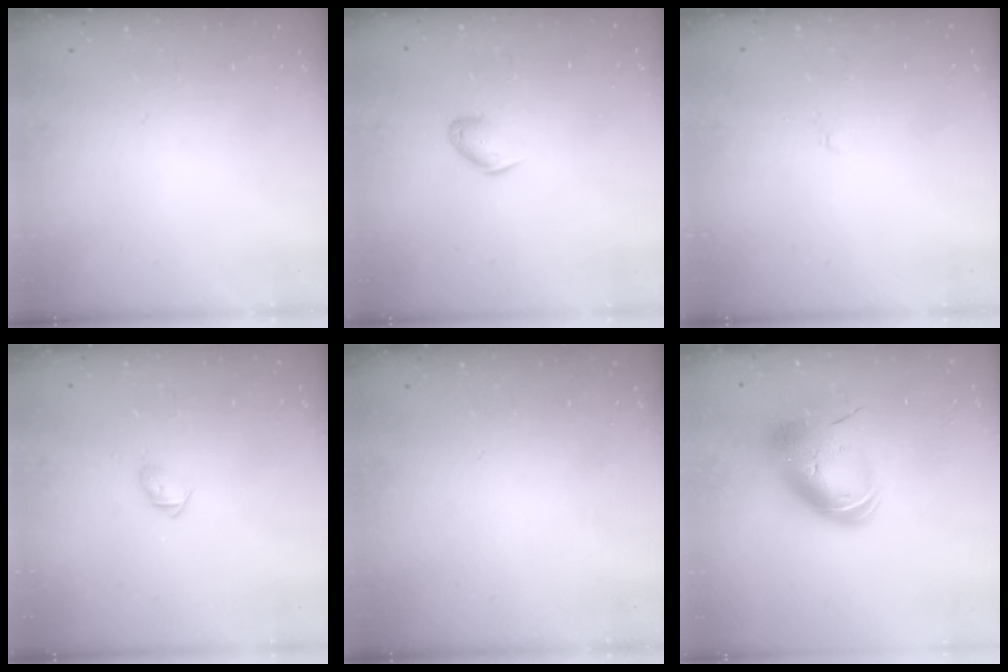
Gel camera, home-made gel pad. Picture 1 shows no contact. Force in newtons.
{"total": 6.6, "press": 6.5, "slide": 0.7}
{"total": 1.9, "press": 1.9, "slide": 0.2}
{"total": 3.5, "press": 3.3, "slide": 1.0}
{"total": 0.0}
{"total": 13.7, "press": 13.6, "slide": 2.1}